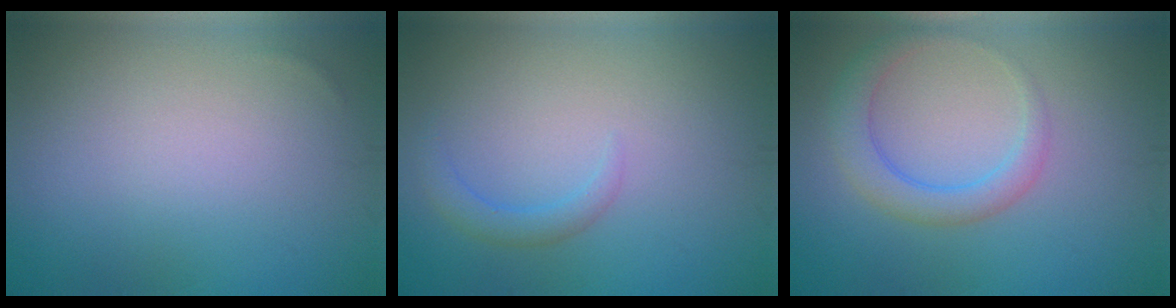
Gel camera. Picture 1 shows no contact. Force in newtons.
{"total": 1.7, "press": 1.7, "slide": 0.2}
{"total": 3.2, "press": 3.2, "slide": 0.2}